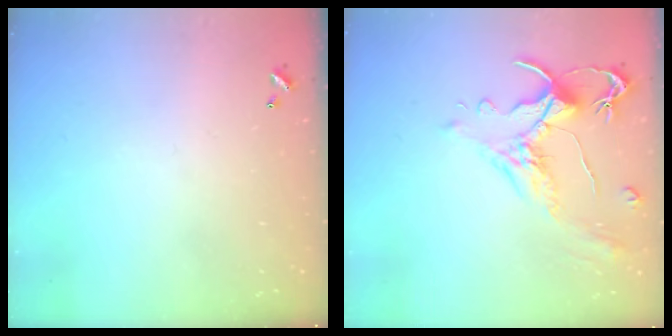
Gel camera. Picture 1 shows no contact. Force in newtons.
{"total": 1.6, "press": 1.0, "slide": 1.2}